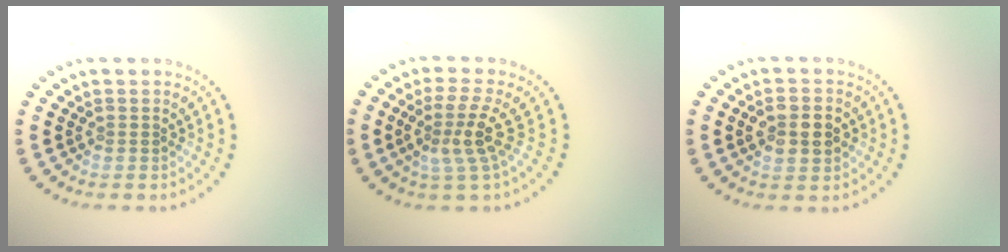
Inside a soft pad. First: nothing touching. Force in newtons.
{"total": 3.3, "press": 2.4, "slide": 2.2}
{"total": 3.7, "press": 3.7, "slide": 0.2}